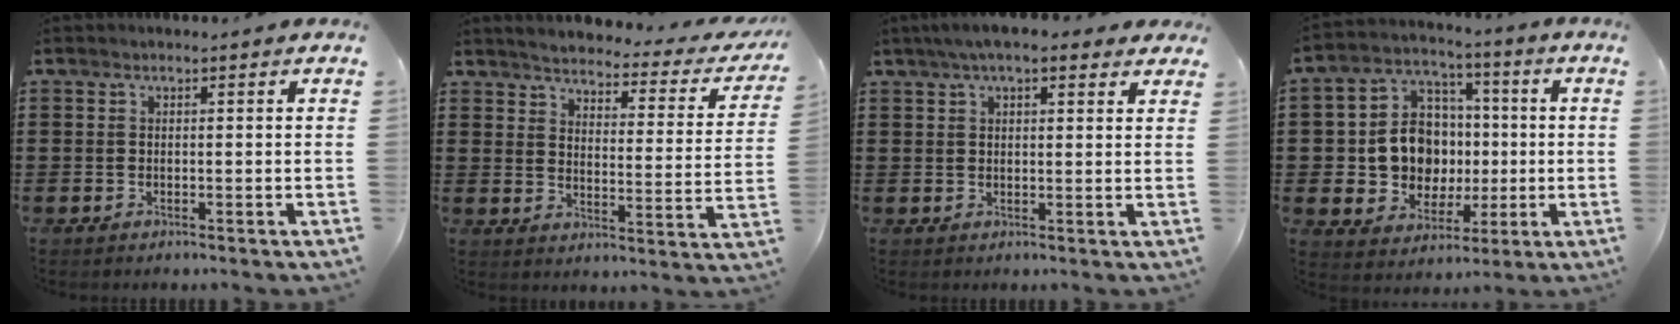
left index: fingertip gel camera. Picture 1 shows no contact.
{"total": 3.2, "force": [3.0, 0.0, 1.0], "torque": [-0.040, -0.027, 0.043]}
{"total": 4.9, "force": [3.5, 1.4, 3.1], "torque": [-0.068, 0.006, 0.063]}
{"total": 10.3, "force": [-0.3, 9.4, 4.2], "torque": [-0.121, 0.008, 0.002]}